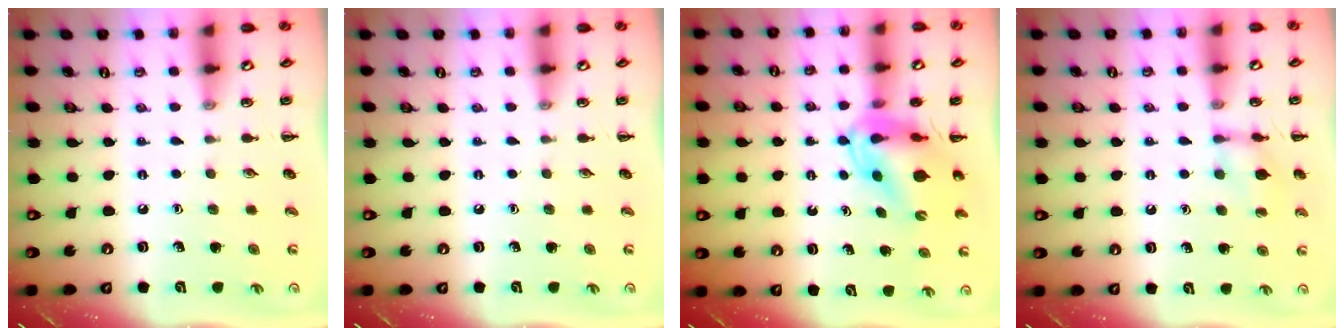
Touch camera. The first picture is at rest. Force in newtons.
{"total": 0.0}
{"total": 9.0, "press": 8.5, "slide": 2.9}
{"total": 10.5, "press": 10.3, "slide": 1.5}